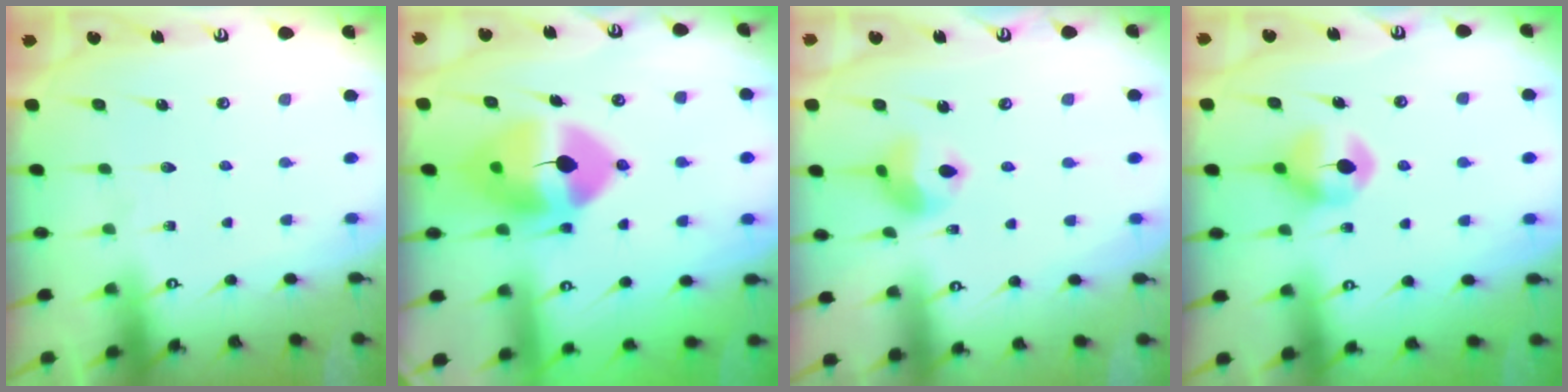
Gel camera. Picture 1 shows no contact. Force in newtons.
{"total": 13.2, "press": 13.0, "slide": 2.1}
{"total": 8.9, "press": 8.8, "slide": 1.1}
{"total": 7.1, "press": 7.1, "slide": 0.4}